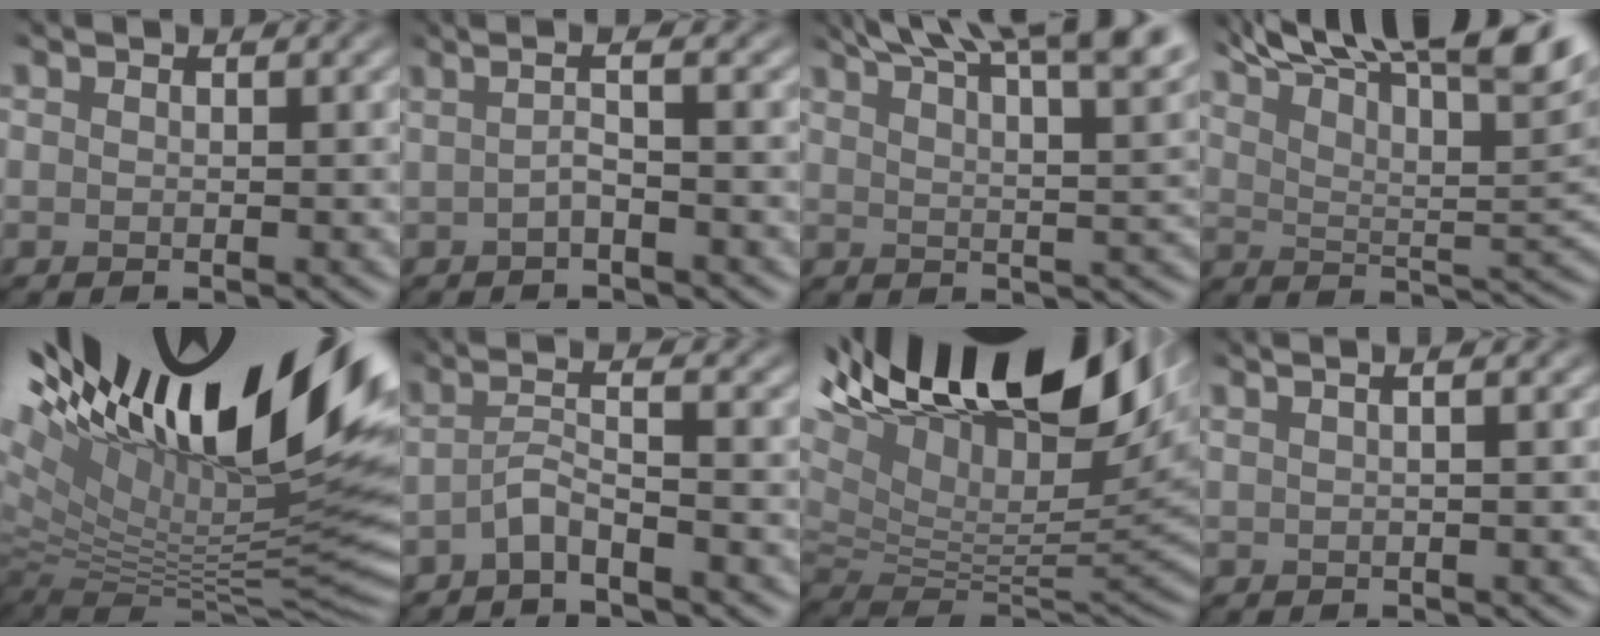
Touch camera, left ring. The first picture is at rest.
{"total": 2.9, "force": [-0.1, 0.8, 2.8], "torque": [-0.025, 0.006, -0.035]}
{"total": 12.2, "force": [8.3, 3.6, 8.1], "torque": [-0.089, 0.031, 0.076]}
{"total": 14.4, "force": [9.6, 4.0, 9.9], "torque": [-0.167, 0.026, 0.158]}
{"total": 19.5, "force": [6.6, 7.4, 16.8], "torque": [-0.211, 0.020, 0.129]}
{"total": 2.7, "force": [-1.9, 0.2, 2.0], "torque": [-0.032, -0.003, -0.044]}
{"total": 16.6, "force": [9.5, 5.7, 12.3], "torque": [-0.208, 0.039, 0.167]}
{"total": 3.8, "force": [2.2, 1.3, 2.8], "torque": [-0.001, 0.033, -0.012]}